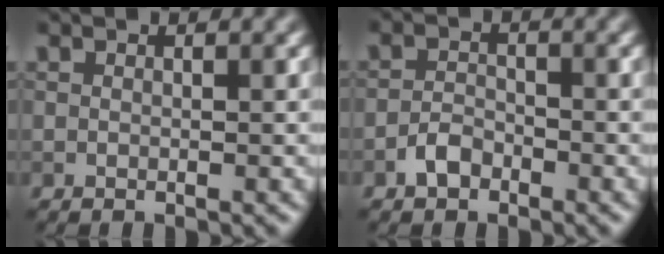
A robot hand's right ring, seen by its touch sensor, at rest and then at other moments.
{"total": 1.9, "force": [-1.3, 1.1, 0.9], "torque": [-0.014, 0.006, -0.027]}